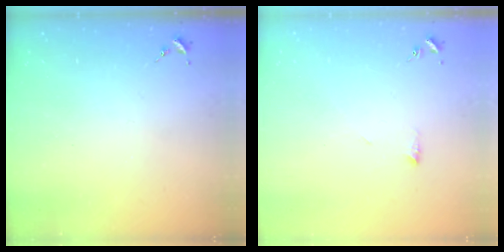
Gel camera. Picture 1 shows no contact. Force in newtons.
{"total": 4.6, "press": 4.6, "slide": 0.7}